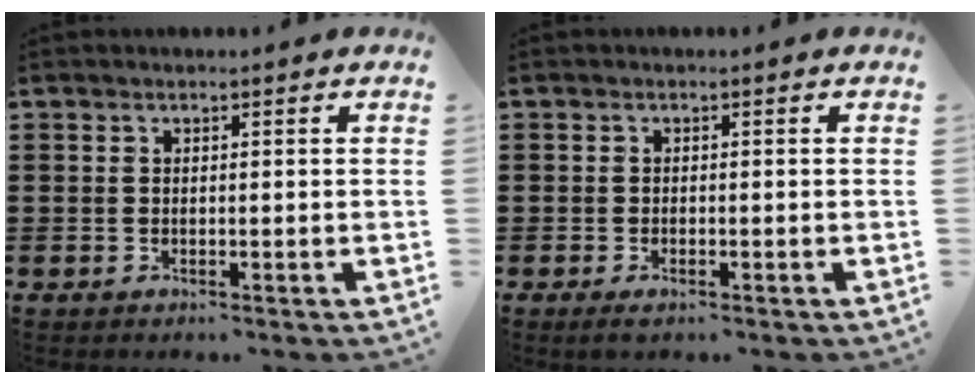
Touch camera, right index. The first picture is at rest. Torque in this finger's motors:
{"motor_torque": [0.29, 0.76, 0.19, 0.03]}